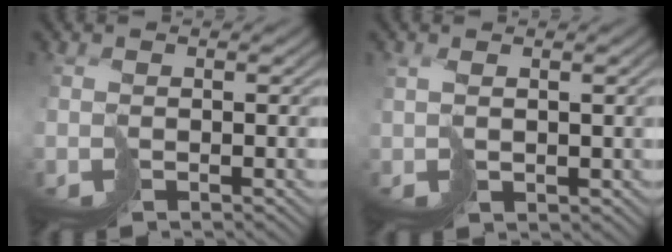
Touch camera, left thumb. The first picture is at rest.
{"total": 2.4, "force": [1.1, 0.9, 1.9], "torque": [-0.043, 0.003, 0.029]}